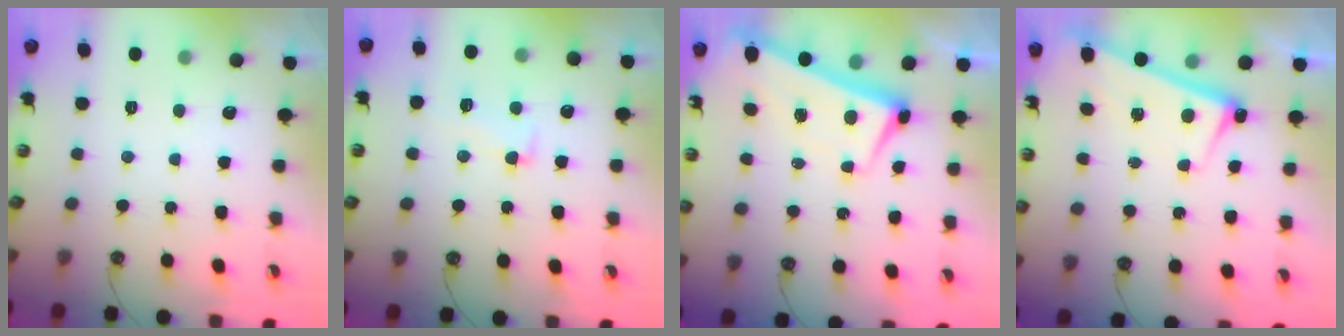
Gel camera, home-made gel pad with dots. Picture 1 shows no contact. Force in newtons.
{"total": 1.5, "press": 0.6, "slide": 1.4}
{"total": 4.3, "press": 4.2, "slide": 1.0}
{"total": 2.7, "press": 2.6, "slide": 0.6}